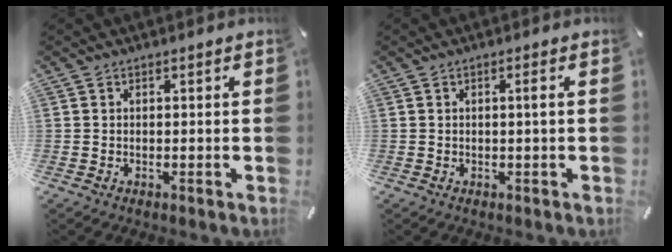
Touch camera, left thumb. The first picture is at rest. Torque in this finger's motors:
{"motor_torque": [-0.08, 0.12, 0.27, -0.10, 0.00]}